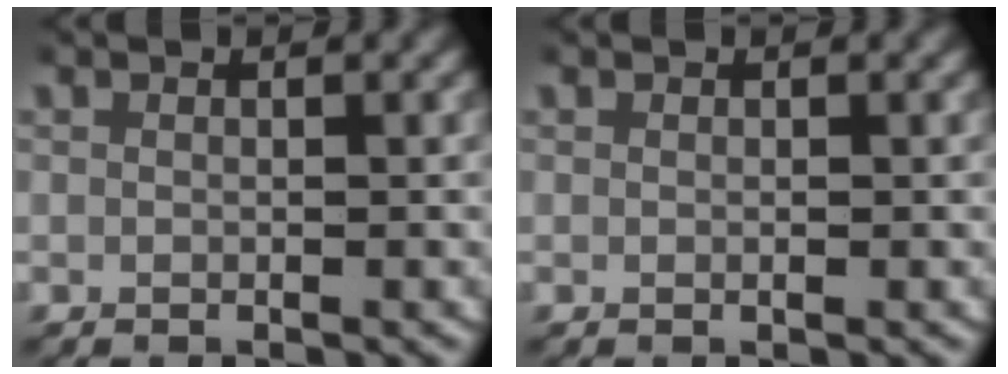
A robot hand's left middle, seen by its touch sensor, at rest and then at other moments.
{"total": 0.0}